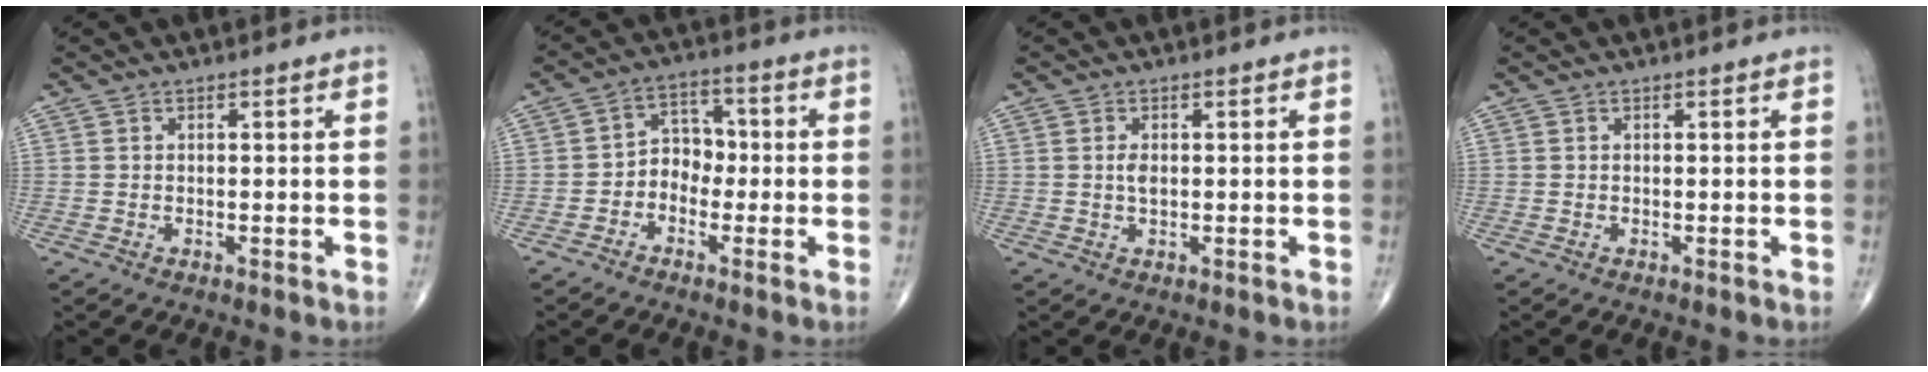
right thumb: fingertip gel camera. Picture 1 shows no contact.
{"total": 5.7, "force": [-1.5, 4.6, 3.0], "torque": [-0.018, 0.030, -0.041]}
{"total": 1.8, "force": [0.2, 1.0, 1.5], "torque": [-0.029, -0.002, 0.004]}
{"total": 0.0}